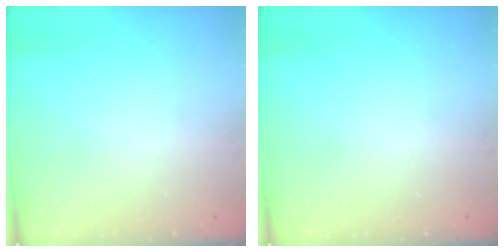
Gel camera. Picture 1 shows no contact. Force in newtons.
{"total": 0.0}